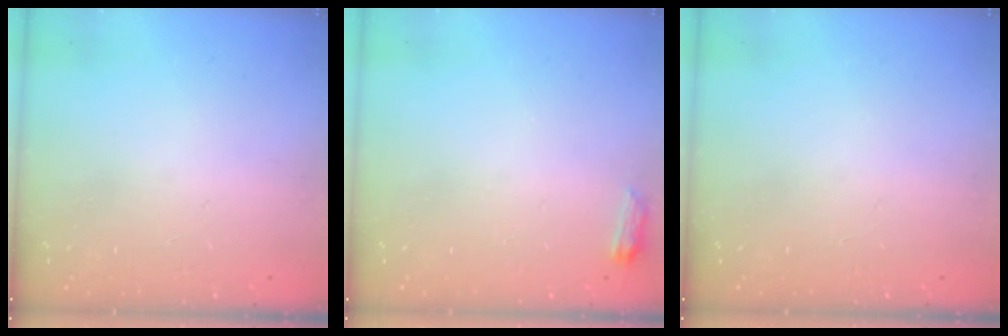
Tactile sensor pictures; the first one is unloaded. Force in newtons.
{"total": 3.3, "press": 3.2, "slide": 0.5}
{"total": 0.0}